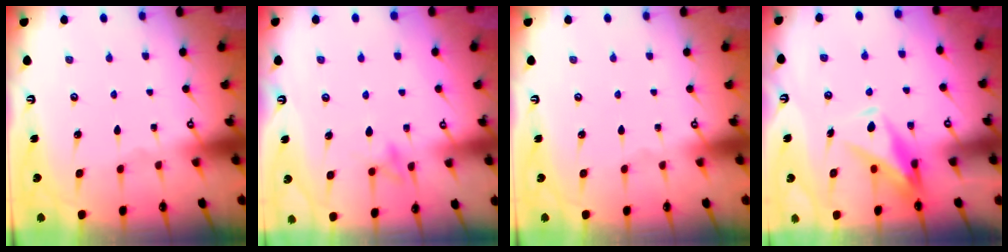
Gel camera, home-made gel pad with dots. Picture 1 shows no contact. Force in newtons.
{"total": 9.3, "press": 9.3, "slide": 0.8}
{"total": 0.0}
{"total": 10.2, "press": 10.2, "slide": 0.8}